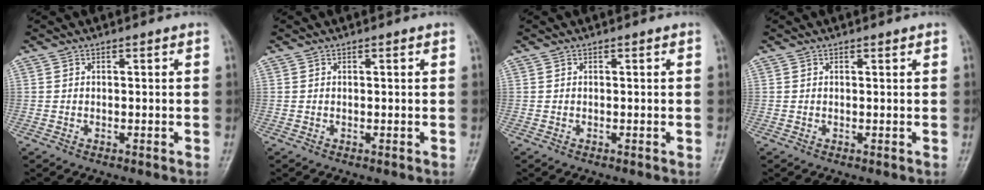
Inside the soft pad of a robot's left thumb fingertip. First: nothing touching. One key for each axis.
{"total": 0.6, "fx": 0.2, "fy": 0.2, "fz": 0.5, "tx": -0.008, "ty": 0.000, "tz": 0.002}
{"total": 0.0}
{"total": 0.6, "fx": 0.4, "fy": 0.2, "fz": 0.4, "tx": -0.006, "ty": -0.001, "tz": 0.004}